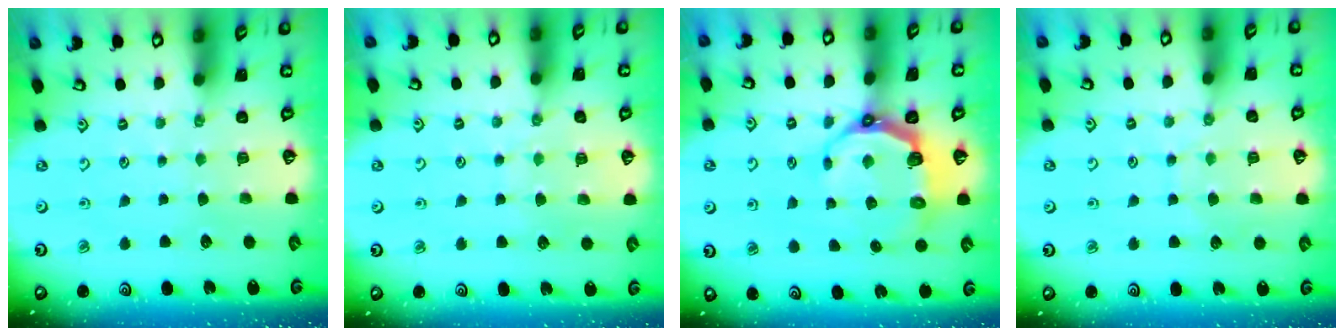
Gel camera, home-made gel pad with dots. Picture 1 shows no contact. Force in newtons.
{"total": 5.3, "press": 5.3, "slide": 0.7}
{"total": 8.7, "press": 7.1, "slide": 5.0}
{"total": 6.4, "press": 6.3, "slide": 0.6}